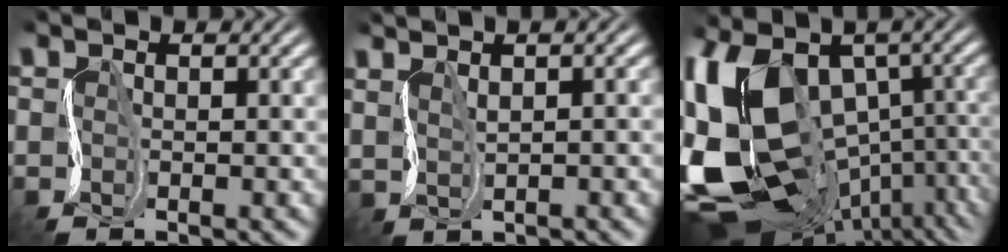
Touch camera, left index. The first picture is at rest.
{"total": 1.4, "force": [0.2, -1.3, -0.5], "torque": [-0.002, -0.007, 0.016]}
{"total": 16.7, "force": [-1.4, 10.2, 13.2], "torque": [-0.274, -0.041, 0.013]}